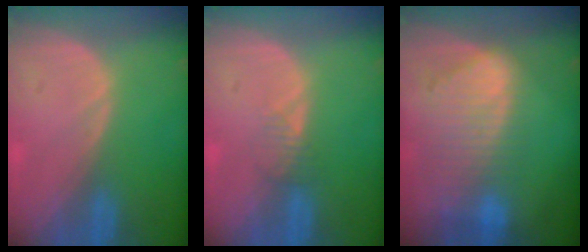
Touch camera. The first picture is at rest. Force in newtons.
{"total": 1.6, "press": 1.6, "slide": 0.2}
{"total": 9.4, "press": 8.2, "slide": 4.7}